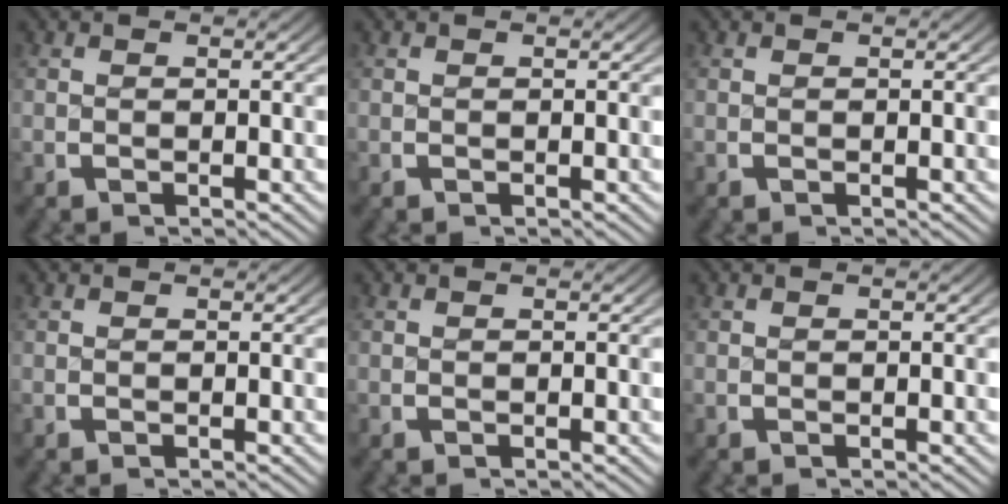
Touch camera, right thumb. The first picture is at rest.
{"total": 0.0}
{"total": 0.0}
{"total": 0.0}
{"total": 0.0}
{"total": 0.0}